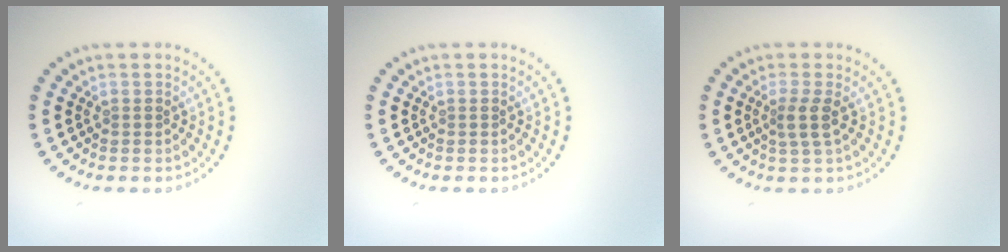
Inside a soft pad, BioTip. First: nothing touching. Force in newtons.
{"total": 0.0}
{"total": 1.8, "press": 1.5, "slide": 1.0}